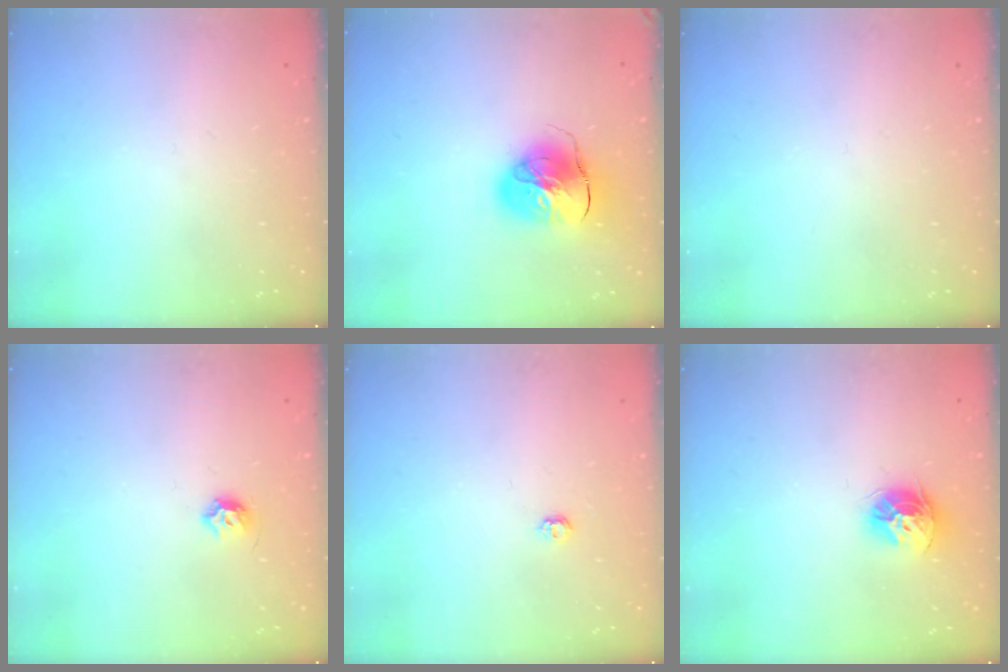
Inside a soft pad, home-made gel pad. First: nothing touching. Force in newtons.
{"total": 12.1, "press": 12.0, "slide": 1.7}
{"total": 0.0}
{"total": 5.0, "press": 4.9, "slide": 0.8}
{"total": 3.9, "press": 3.8, "slide": 0.6}
{"total": 10.4, "press": 10.3, "slide": 1.1}